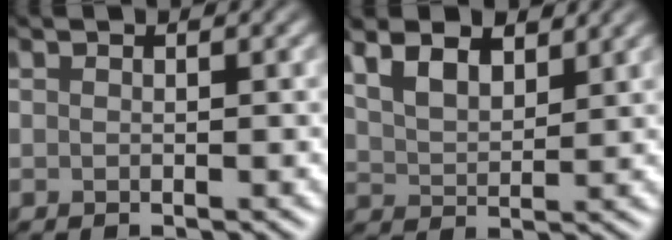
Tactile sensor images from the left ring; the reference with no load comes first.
{"total": 4.7, "force": [3.0, 2.1, 3.0], "torque": [-0.063, 0.016, 0.048]}